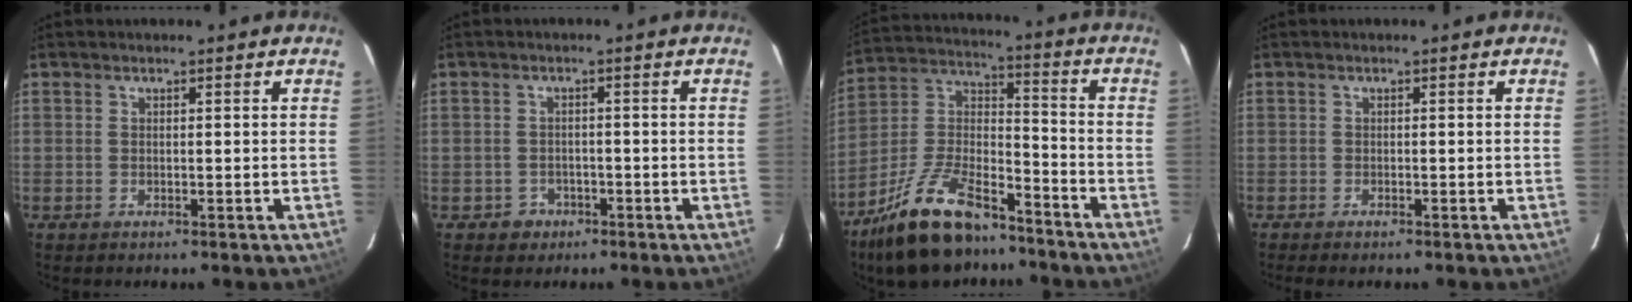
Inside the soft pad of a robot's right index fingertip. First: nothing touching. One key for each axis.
{"total": 3.4, "fx": -1.6, "fy": 3.0, "fz": 0.2, "tx": -0.014, "ty": 0.011, "tz": -0.019}
{"total": 19.4, "fx": -13.8, "fy": 7.9, "fz": 11.2, "tx": -0.227, "ty": 0.011, "tz": -0.240}
{"total": 1.5, "fx": -1.3, "fy": 0.4, "fz": 0.7, "tx": -0.015, "ty": -0.006, "tz": -0.022}